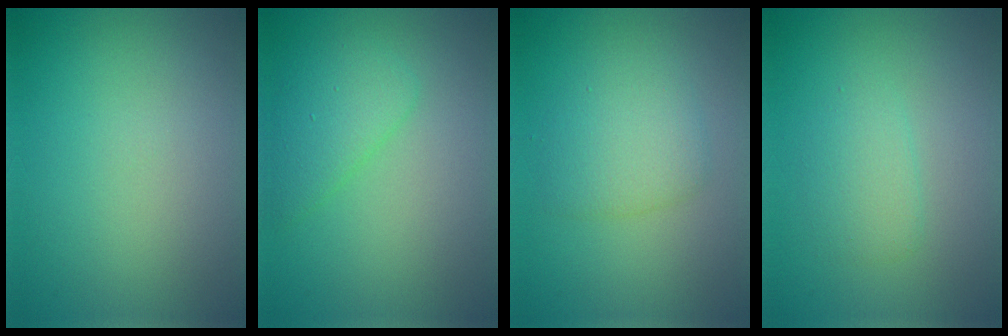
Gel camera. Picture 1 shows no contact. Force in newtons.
{"total": 2.8, "press": 2.8, "slide": 0.1}
{"total": 2.9, "press": 2.9, "slide": 0.1}
{"total": 1.9, "press": 1.9, "slide": 0.0}